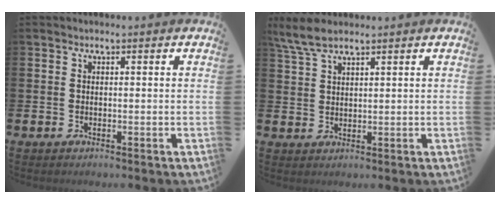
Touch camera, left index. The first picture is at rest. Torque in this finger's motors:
{"motor_torque": [0.04, -0.27, 0.48, 0.19]}